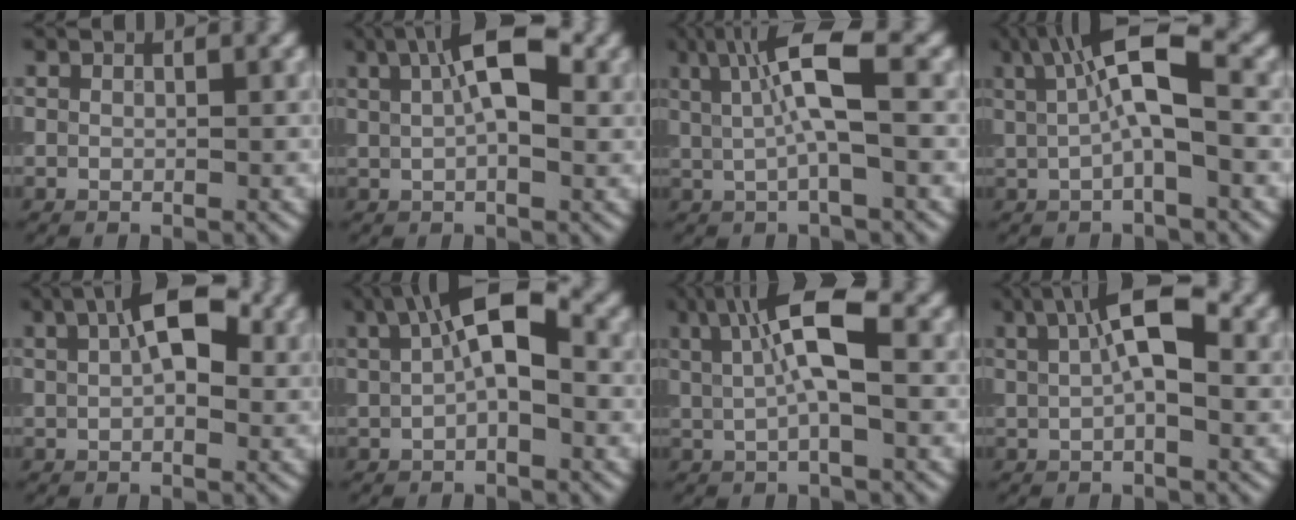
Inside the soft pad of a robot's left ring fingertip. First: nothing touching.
{"total": 6.5, "force": [2.1, 2.5, 5.6], "torque": [-0.085, 0.013, 0.025]}
{"total": 5.6, "force": [1.3, 1.1, 5.3], "torque": [-0.099, 0.006, 0.020]}
{"total": 6.4, "force": [1.3, 1.7, 6.0], "torque": [-0.101, 0.013, 0.017]}
{"total": 6.3, "force": [2.2, 3.0, 5.1], "torque": [-0.076, 0.015, 0.023]}
{"total": 6.3, "force": [1.5, 2.3, 5.7], "torque": [-0.096, 0.015, 0.016]}
{"total": 5.8, "force": [1.4, 1.6, 5.4], "torque": [-0.096, 0.007, 0.020]}
{"total": 6.0, "force": [1.7, 2.1, 5.3], "torque": [-0.083, 0.010, 0.021]}